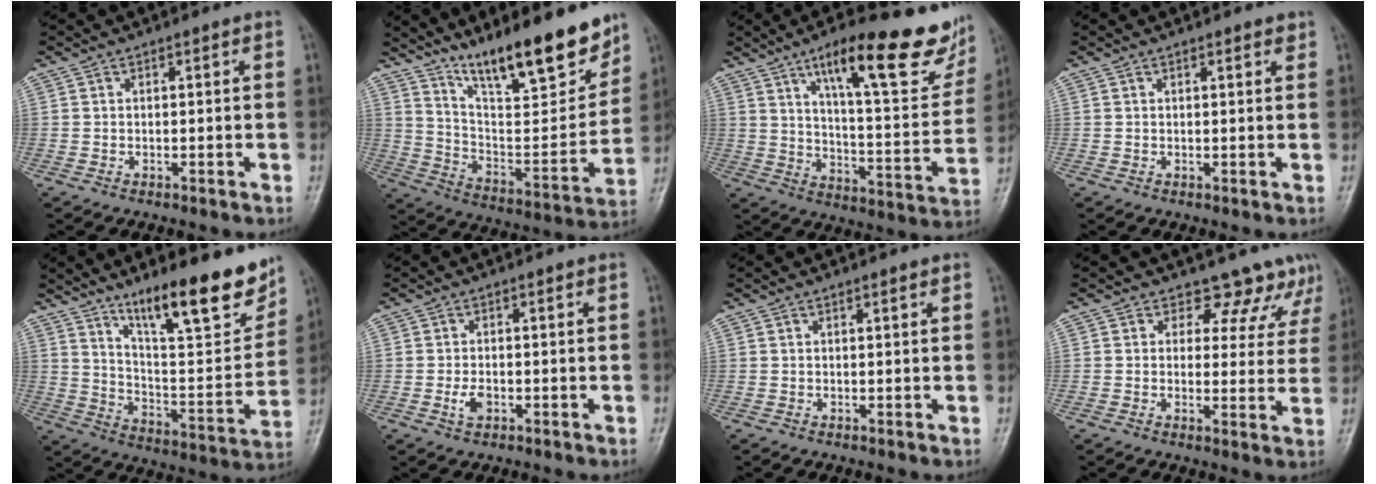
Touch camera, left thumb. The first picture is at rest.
{"total": 20.5, "force": [14.9, 4.7, 13.3], "torque": [-0.172, -0.080, 0.256]}
{"total": 24.8, "force": [15.0, 6.5, 18.6], "torque": [-0.222, -0.053, 0.225]}
{"total": 1.4, "force": [1.1, 0.4, 0.8], "torque": [-0.009, -0.005, 0.013]}
{"total": 20.1, "force": [13.7, 4.6, 13.9], "torque": [-0.172, -0.078, 0.225]}
{"total": 2.5, "force": [-0.7, 1.5, 1.8], "torque": [-0.033, 0.001, -0.013]}
{"total": 0.6, "force": [0.4, 0.0, 0.4], "torque": [-0.007, -0.002, 0.007]}
{"total": 8.4, "force": [6.9, 4.7, 0.8], "torque": [0.039, -0.034, 0.061]}